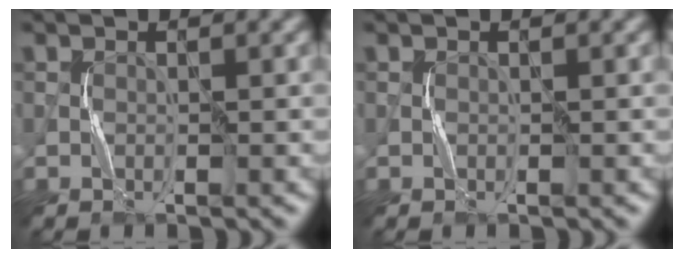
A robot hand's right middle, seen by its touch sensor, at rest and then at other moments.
{"total": 0.0}